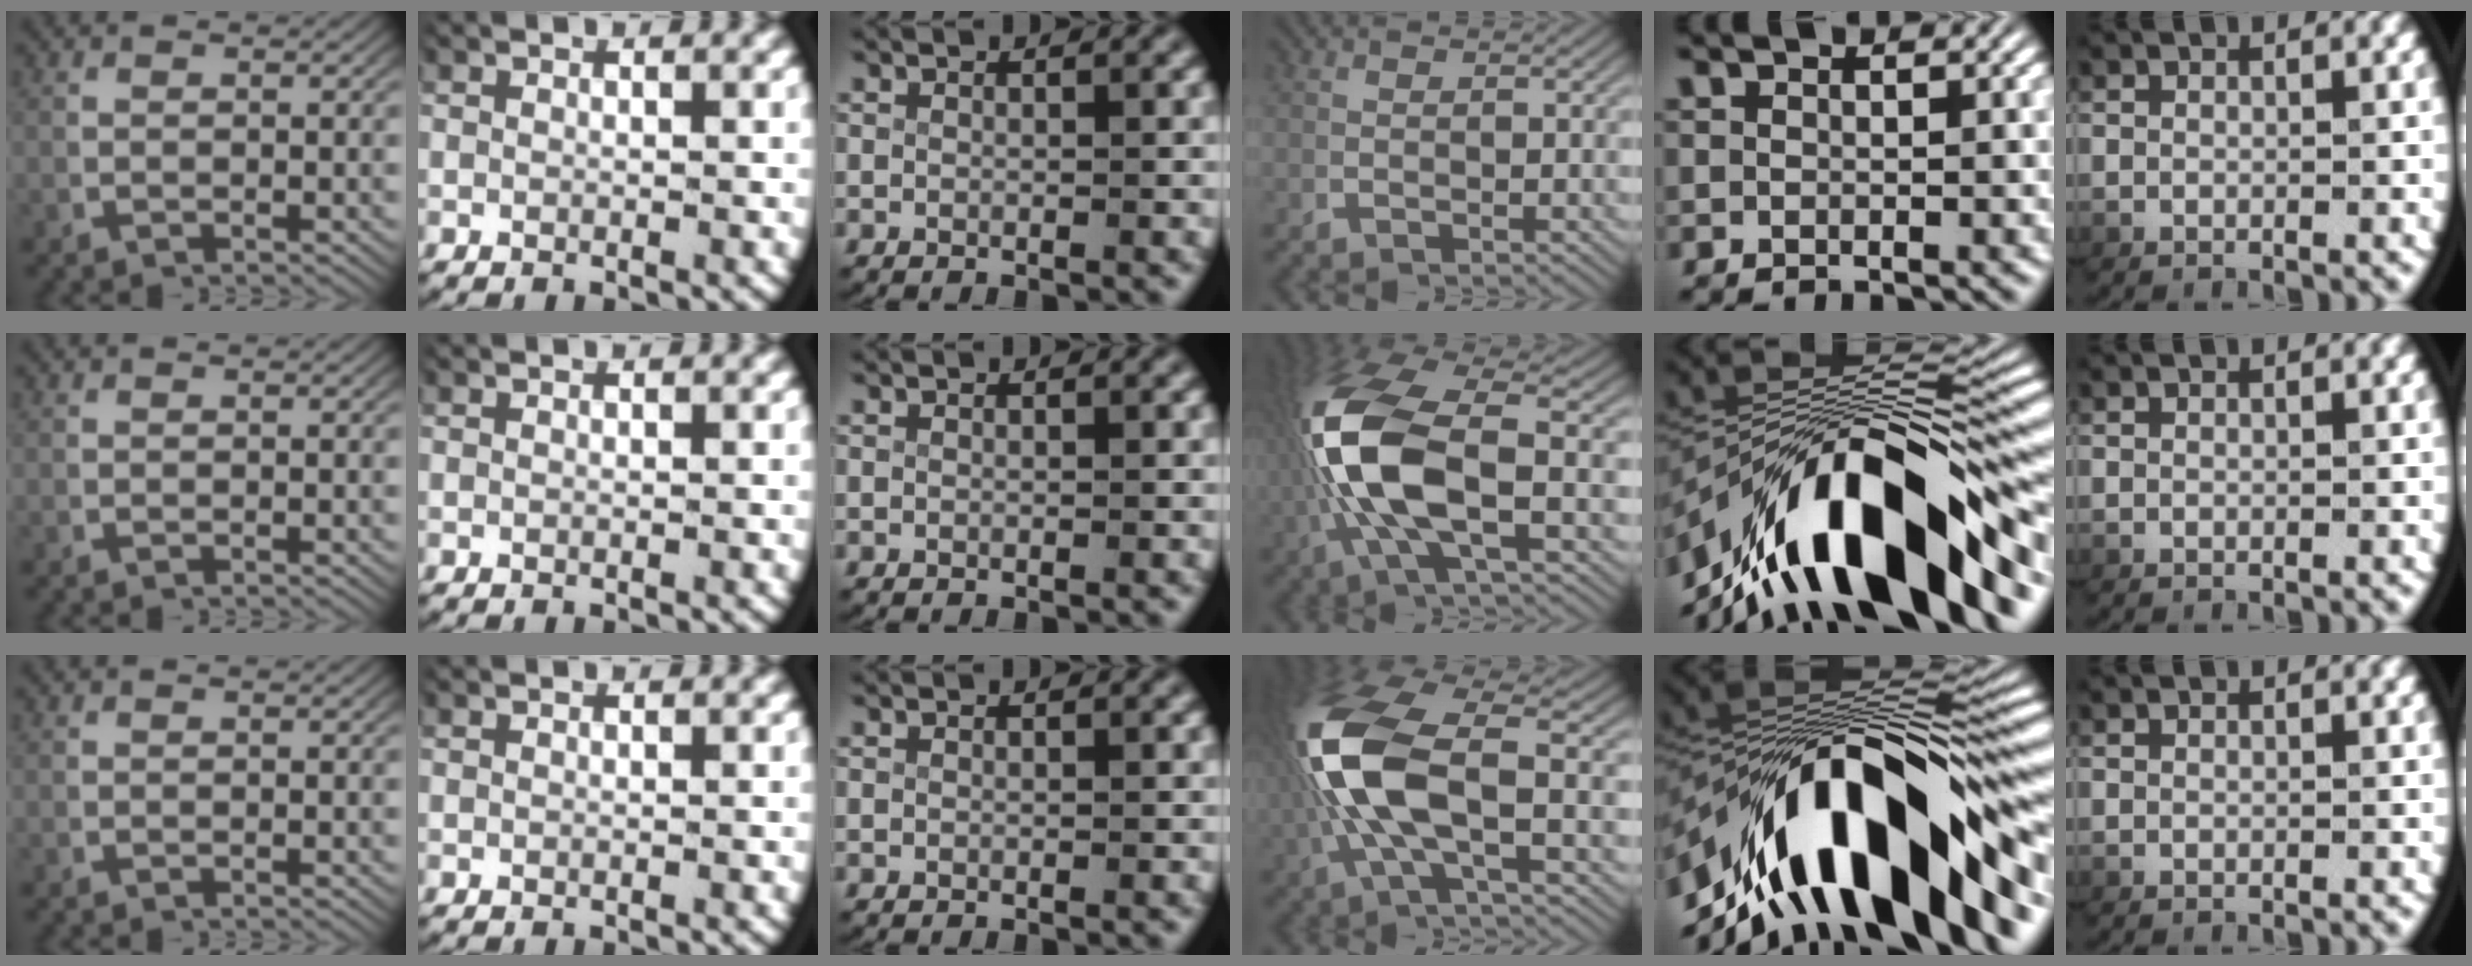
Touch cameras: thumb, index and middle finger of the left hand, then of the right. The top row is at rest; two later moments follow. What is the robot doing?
{"motion": "lift_and_place", "object": "scissors"}